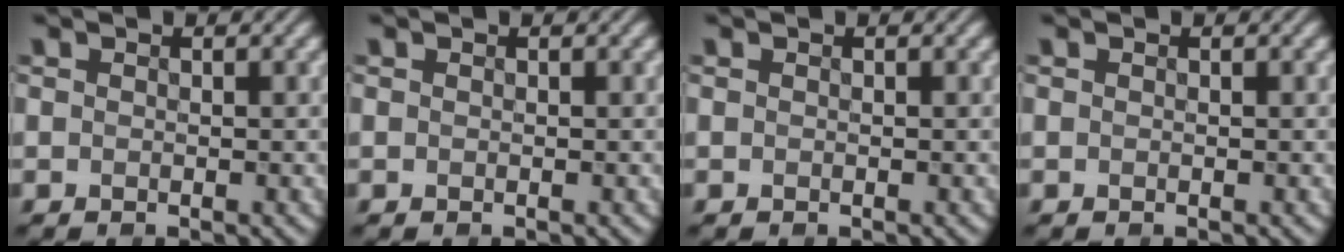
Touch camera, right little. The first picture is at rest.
{"total": 0.0}
{"total": 0.0}
{"total": 0.0}